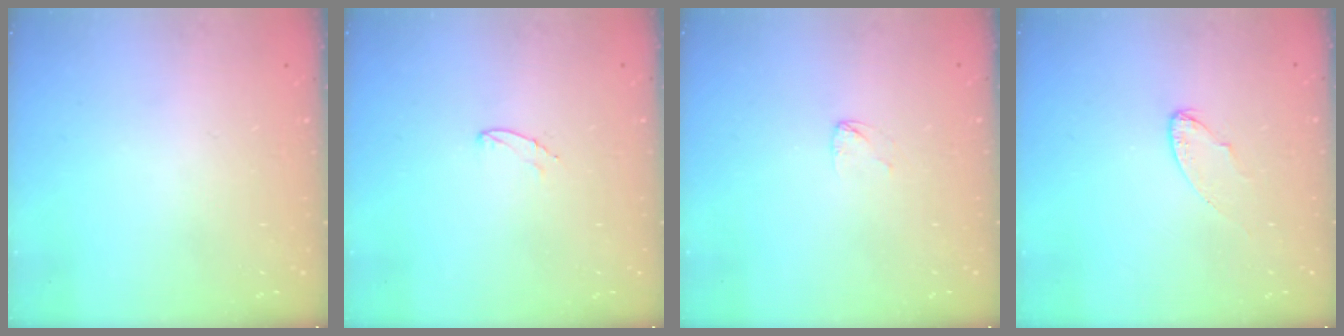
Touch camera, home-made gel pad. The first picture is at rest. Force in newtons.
{"total": 5.0, "press": 5.0, "slide": 0.4}
{"total": 2.4, "press": 2.4, "slide": 0.2}
{"total": 4.4, "press": 4.4, "slide": 0.4}